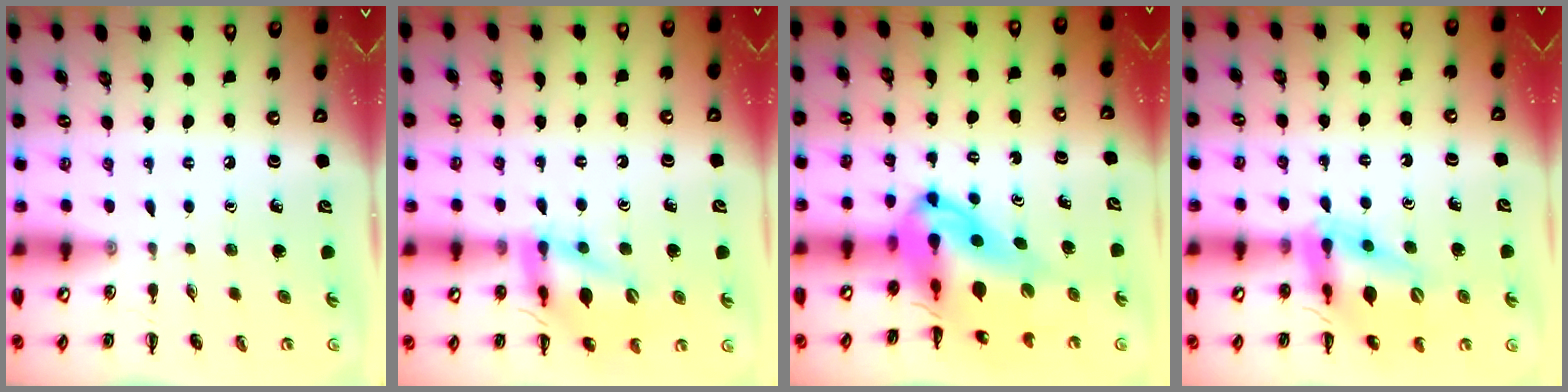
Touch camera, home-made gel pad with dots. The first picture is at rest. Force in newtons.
{"total": 15.5, "press": 15.4, "slide": 2.0}
{"total": 15.3, "press": 14.6, "slide": 4.7}
{"total": 14.3, "press": 13.8, "slide": 4.0}